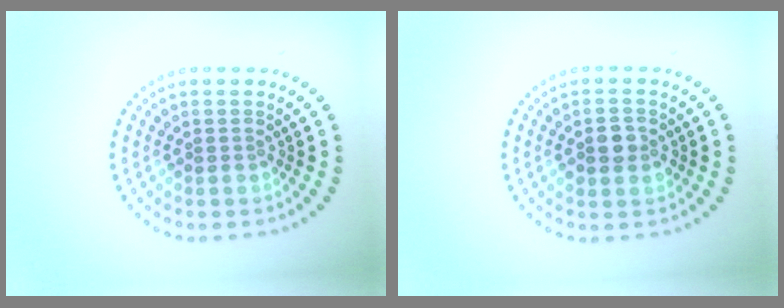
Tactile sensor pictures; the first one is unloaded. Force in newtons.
{"total": 2.5, "press": 2.5, "slide": 0.2}